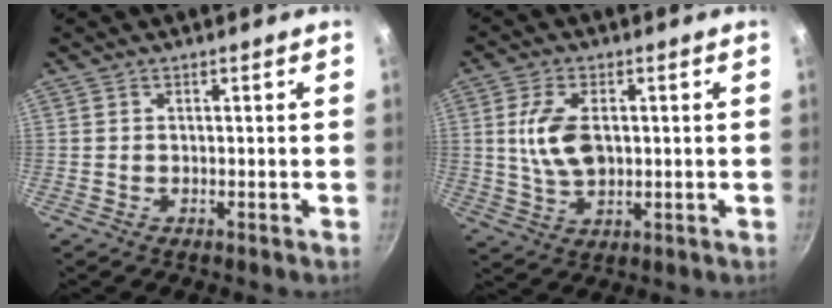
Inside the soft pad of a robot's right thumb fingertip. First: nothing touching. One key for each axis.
{"total": 9.0, "fx": 1.1, "fy": 5.2, "fz": 7.2, "tx": -0.131, "ty": -0.002, "tz": 0.021}